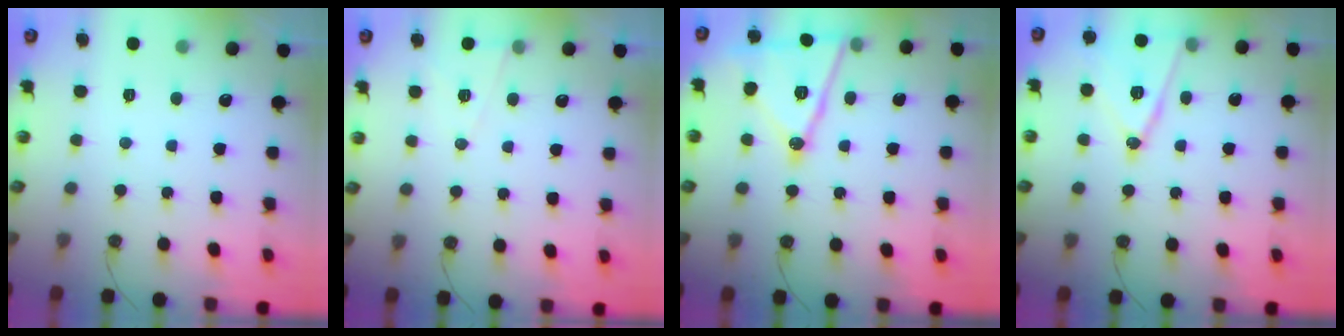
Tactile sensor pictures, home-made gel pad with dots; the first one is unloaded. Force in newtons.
{"total": 6.7, "press": 5.1, "slide": 4.3}
{"total": 15.9, "press": 15.4, "slide": 3.7}
{"total": 13.7, "press": 13.3, "slide": 3.3}